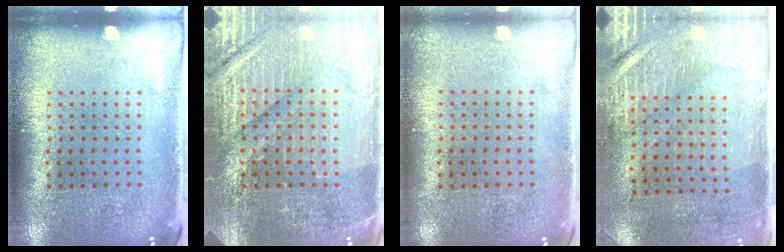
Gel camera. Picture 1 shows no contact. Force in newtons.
{"total": 4.2, "press": 4.1, "slide": 1.2}
{"total": 0.0}
{"total": 2.9, "press": 2.5, "slide": 1.5}